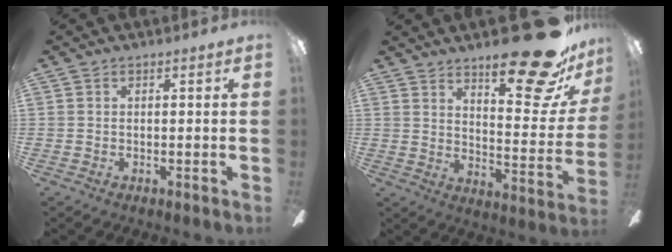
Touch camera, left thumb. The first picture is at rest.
{"total": 22.7, "force": [15.9, 6.5, 14.9], "torque": [-0.196, -0.110, 0.252]}